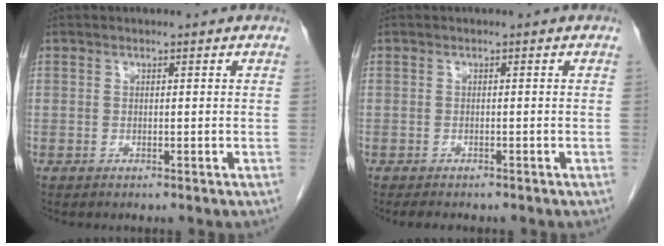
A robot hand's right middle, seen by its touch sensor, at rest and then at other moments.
{"total": 2.8, "force": [-2.3, 0.9, 1.3], "torque": [-0.022, -0.007, -0.025]}